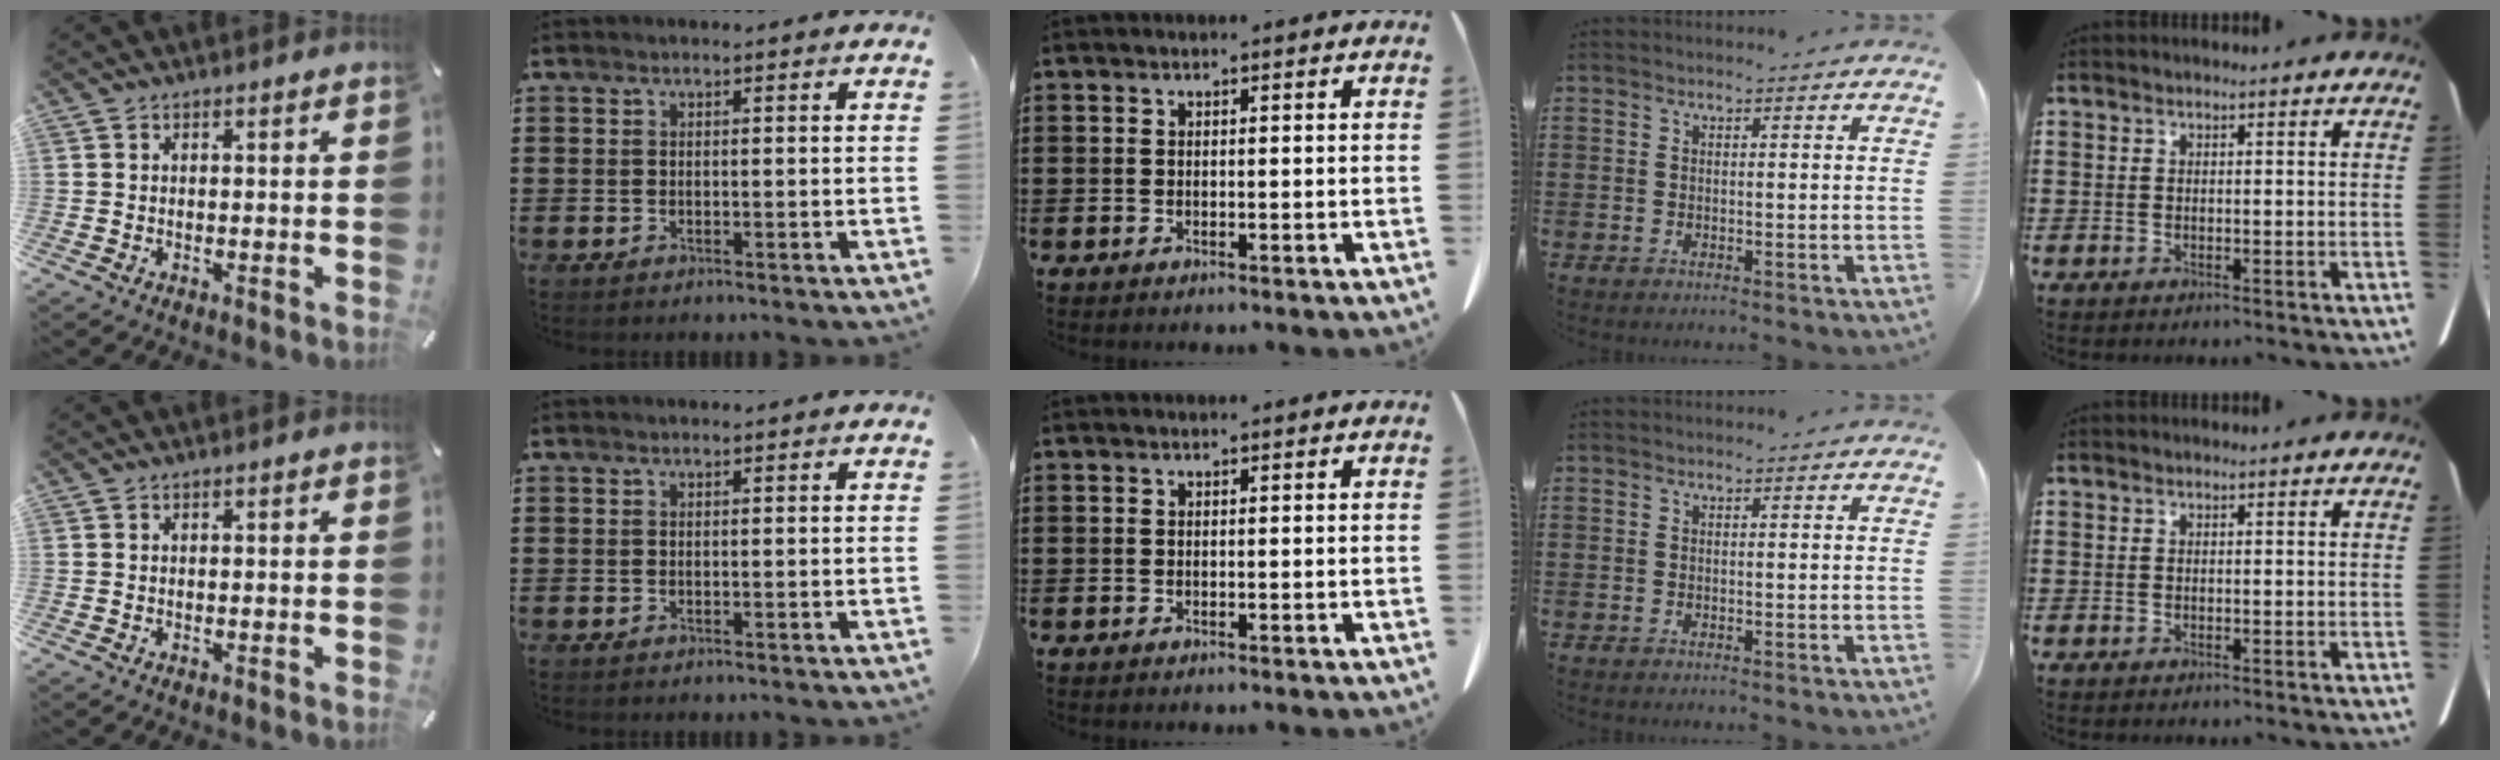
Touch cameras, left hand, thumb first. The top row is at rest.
{}